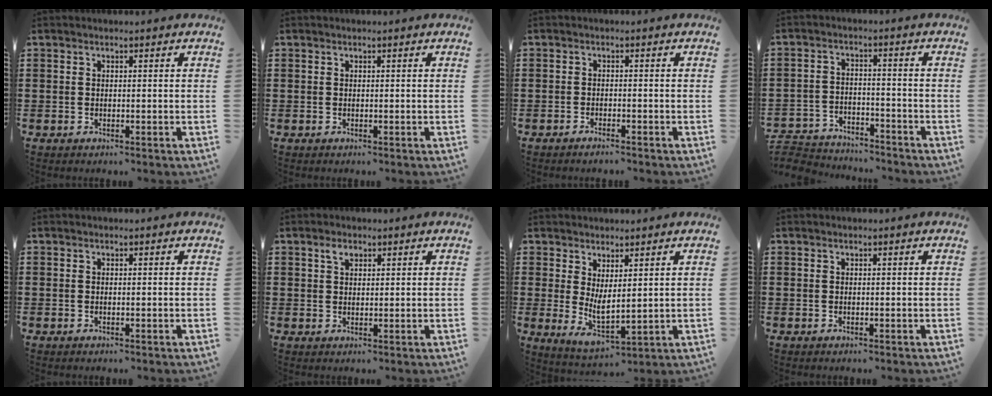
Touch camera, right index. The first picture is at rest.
{"total": 0.0}
{"total": 1.1, "force": [-1.0, -0.1, 0.3], "torque": [-0.010, -0.004, -0.018]}
{"total": 4.3, "force": [-4.3, 0.5, -0.1], "torque": [-0.013, 0.001, -0.092]}
{"total": 0.0}
{"total": 1.7, "force": [1.1, 0.7, 1.1], "torque": [-0.024, 0.003, 0.021]}
{"total": 3.6, "force": [1.4, 1.1, 3.1], "torque": [-0.071, -0.015, 0.023]}
{"total": 0.0}